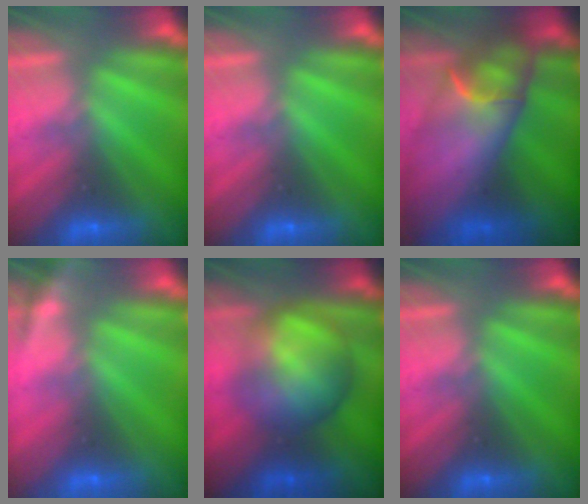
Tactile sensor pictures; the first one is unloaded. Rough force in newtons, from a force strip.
{"total": 0.0}
{"total": 9.8}
{"total": 1.7}
{"total": 7.6}
{"total": 0.0}